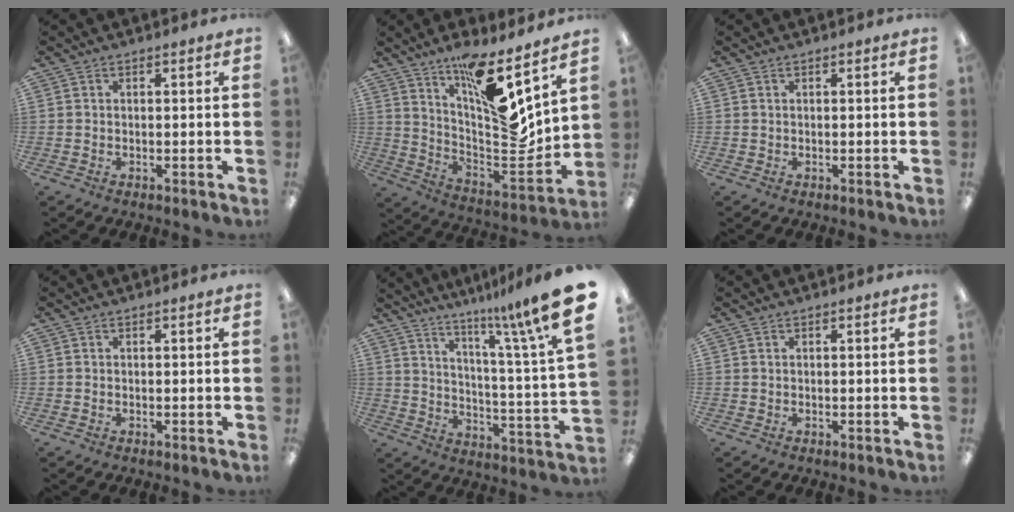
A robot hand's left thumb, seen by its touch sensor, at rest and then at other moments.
{"total": 14.2, "force": [10.0, 2.6, 9.8], "torque": [-0.149, -0.111, 0.166]}
{"total": 0.0}
{"total": 0.0}
{"total": 14.7, "force": [10.6, 0.1, 10.1], "torque": [-0.164, -0.087, 0.163]}
{"total": 0.0}